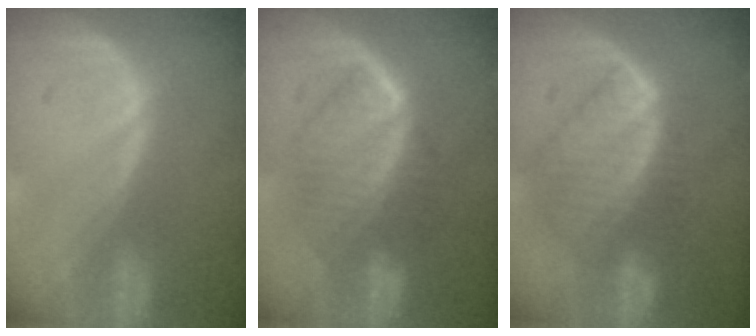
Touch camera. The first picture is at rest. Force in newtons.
{"total": 7.8, "press": 7.8, "slide": 0.3}
{"total": 8.9, "press": 7.7, "slide": 4.5}